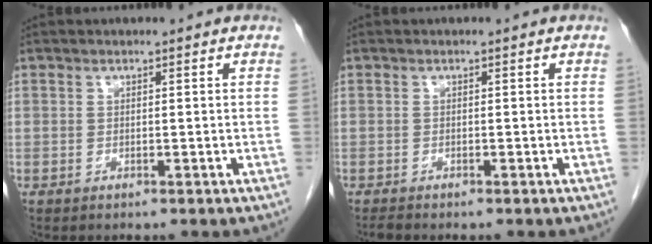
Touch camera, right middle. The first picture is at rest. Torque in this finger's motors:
{"motor_torque": [0.12, 0.11, 0.00, 0.00]}